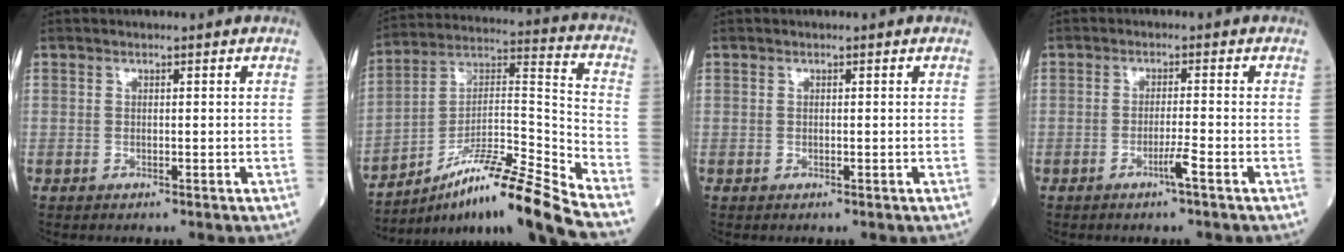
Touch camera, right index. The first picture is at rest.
{"total": 17.3, "force": [-13.4, -1.5, 10.8], "torque": [-0.183, 0.015, -0.227]}
{"total": 0.0}
{"total": 2.5, "force": [-1.4, -0.5, 1.9], "torque": [-0.037, -0.003, -0.028]}